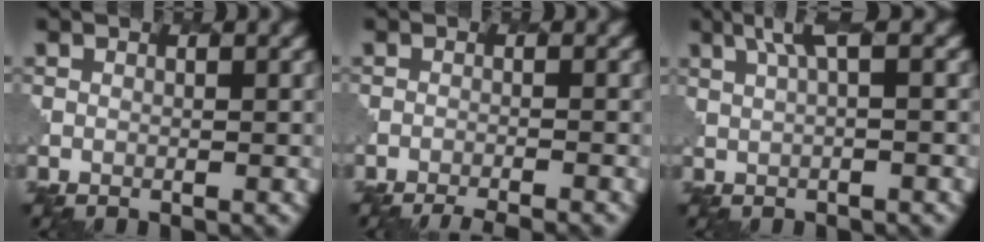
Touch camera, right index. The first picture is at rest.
{"total": 3.1, "force": [-2.8, 0.4, 1.2], "torque": [-0.012, -0.007, -0.046]}
{"total": 3.0, "force": [1.3, 0.7, 2.6], "torque": [-0.041, 0.003, 0.026]}